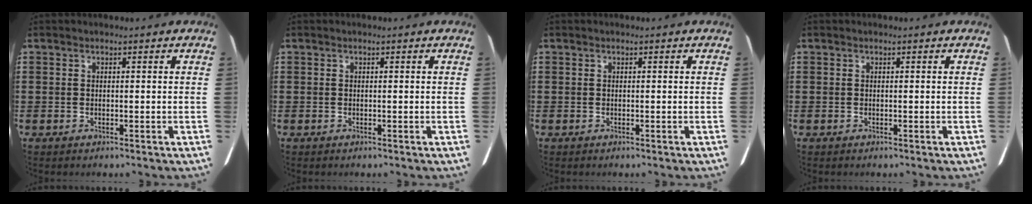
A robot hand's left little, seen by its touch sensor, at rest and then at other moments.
{"total": 0.0}
{"total": 0.0}
{"total": 0.0}